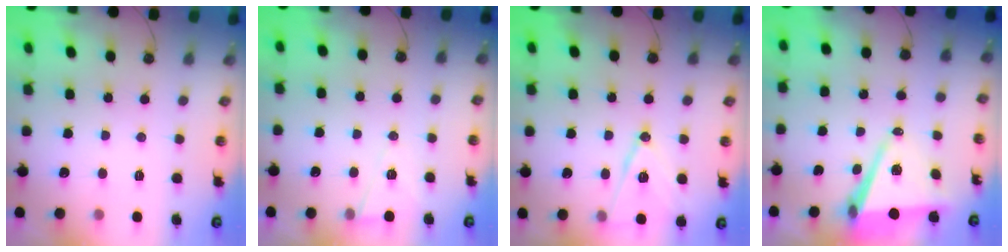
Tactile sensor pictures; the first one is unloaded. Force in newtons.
{"total": 6.0, "press": 4.0, "slide": 4.4}
{"total": 13.1, "press": 12.7, "slide": 3.2}
{"total": 7.9, "press": 6.6, "slide": 4.3}